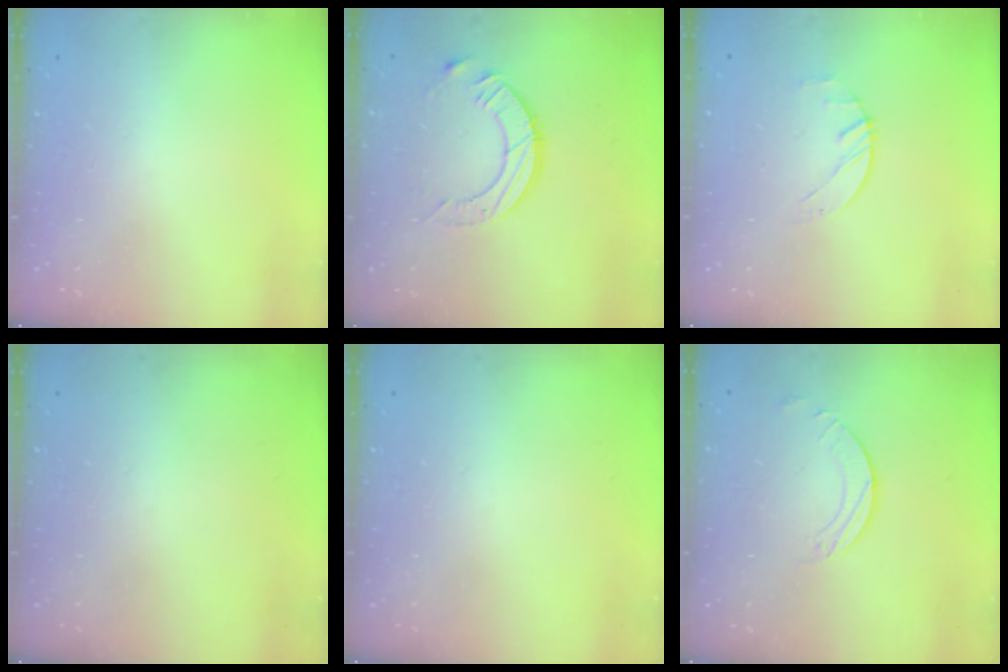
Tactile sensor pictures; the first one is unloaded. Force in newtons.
{"total": 10.4, "press": 10.3, "slide": 0.9}
{"total": 1.4, "press": 1.3, "slide": 0.2}
{"total": 0.0}
{"total": 0.0}
{"total": 1.7, "press": 1.7, "slide": 0.2}